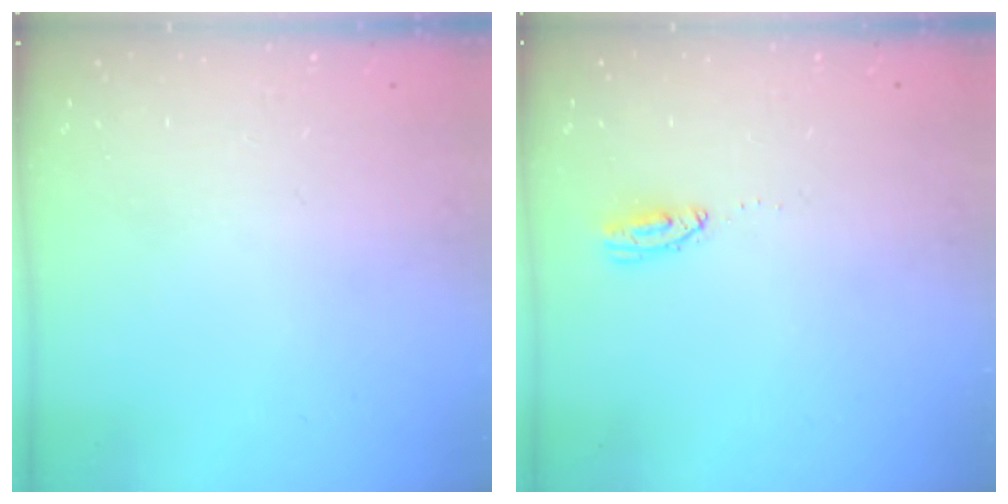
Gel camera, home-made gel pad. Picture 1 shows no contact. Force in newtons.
{"total": 4.1, "press": 4.1, "slide": 0.3}